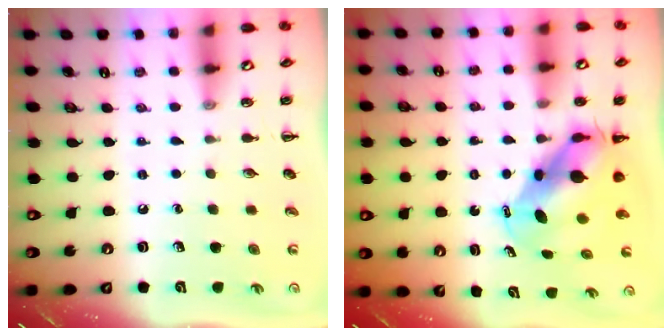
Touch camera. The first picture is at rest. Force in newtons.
{"total": 7.3, "press": 7.0, "slide": 2.1}